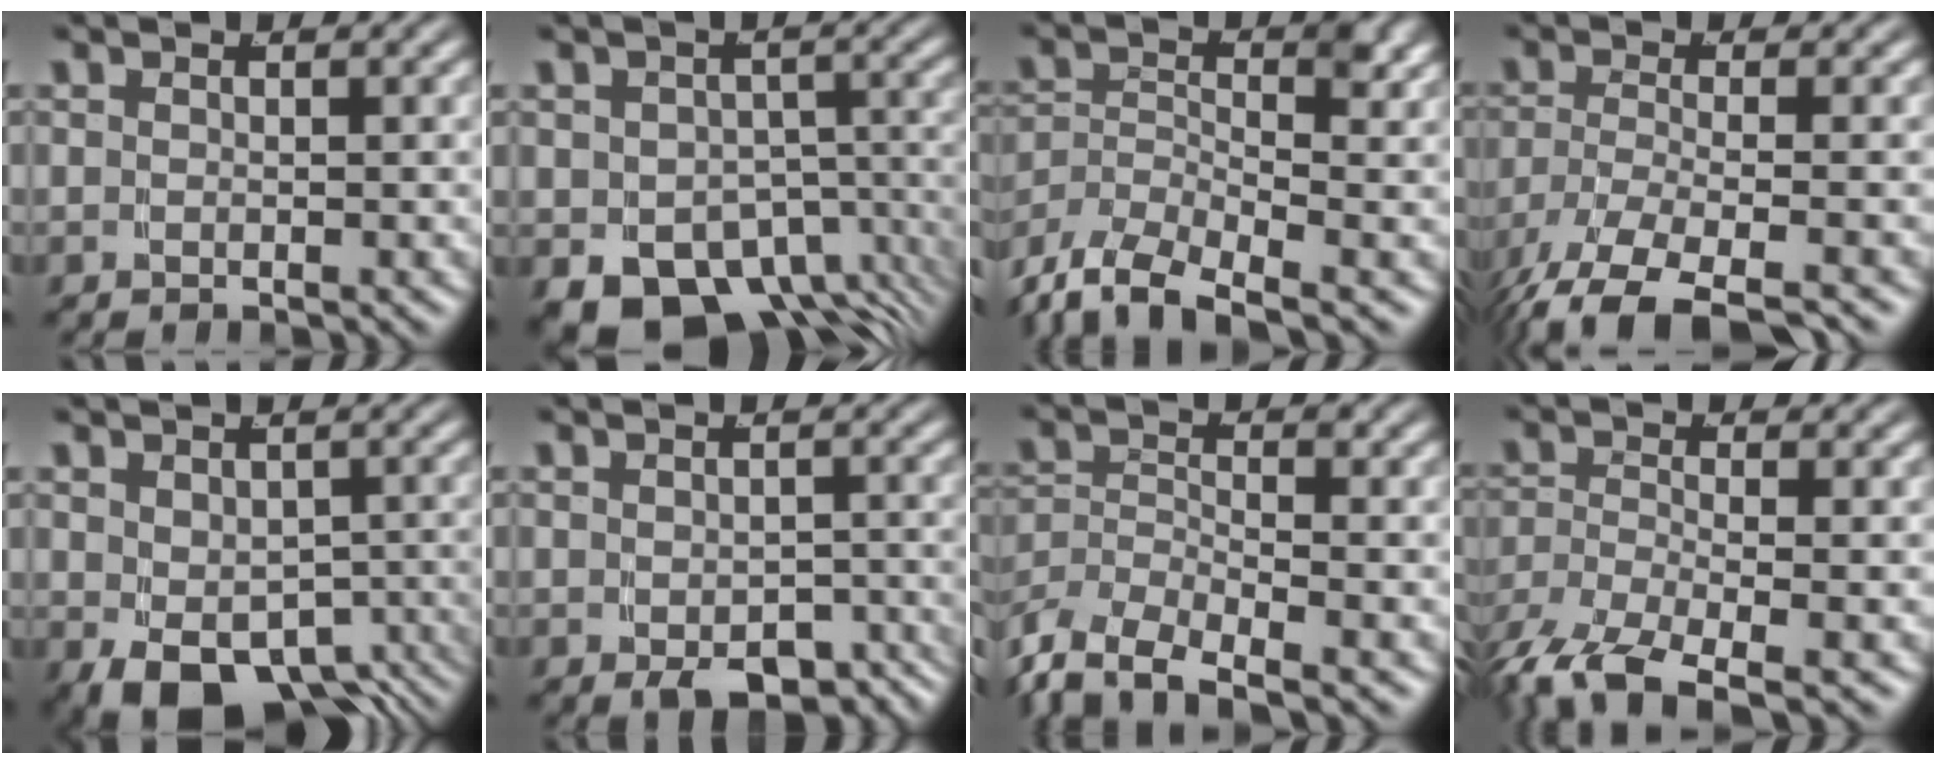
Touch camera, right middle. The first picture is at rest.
{"total": 15.2, "force": [-9.1, 10.5, 5.9], "torque": [-0.106, -0.065, -0.128]}
{"total": 9.5, "force": [-4.2, 6.6, 5.5], "torque": [-0.111, -0.032, -0.071]}
{"total": 8.1, "force": [-5.3, 3.5, 5.1], "torque": [-0.113, -0.036, -0.066]}
{"total": 10.4, "force": [-6.7, 6.0, 5.2], "torque": [-0.088, -0.050, -0.083]}
{"total": 7.2, "force": [-5.9, 3.2, 2.7], "torque": [-0.031, -0.025, -0.084]}
{"total": 9.4, "force": [-5.0, 6.6, 4.4], "torque": [-0.103, -0.033, -0.086]}
{"total": 7.1, "force": [-4.5, 3.2, 4.5], "torque": [-0.107, -0.036, -0.057]}